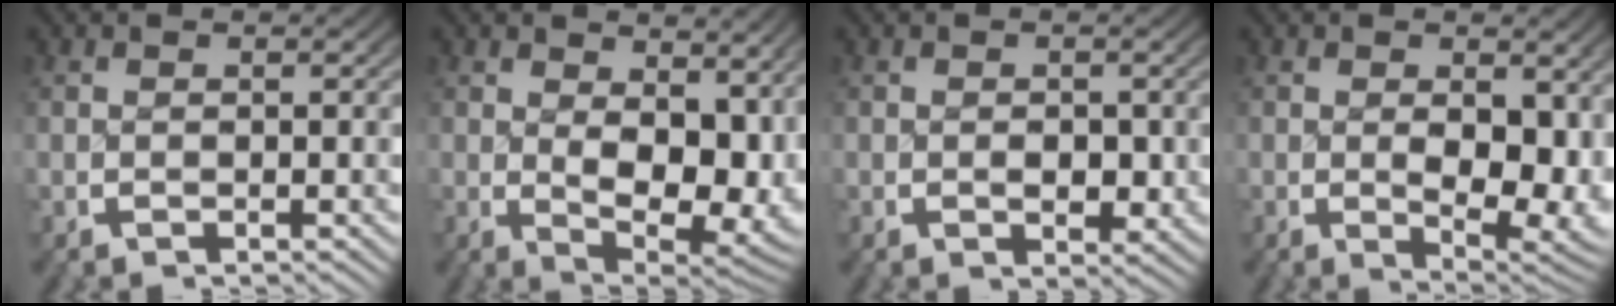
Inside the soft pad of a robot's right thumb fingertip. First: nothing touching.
{"total": 8.3, "force": [0.4, 4.8, 6.8], "torque": [-0.114, -0.048, 0.030]}
{"total": 2.2, "force": [0.0, 1.4, 1.6], "torque": [-0.025, -0.011, 0.005]}
{"total": 6.7, "force": [-0.4, 3.4, 5.7], "torque": [-0.091, -0.032, 0.006]}